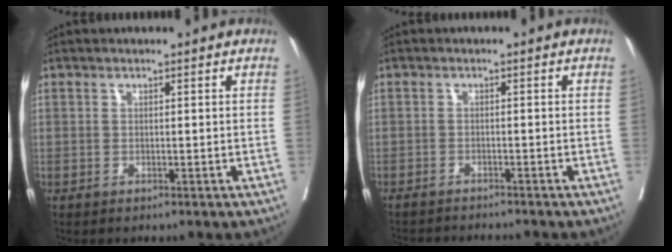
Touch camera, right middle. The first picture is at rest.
{"total": 6.6, "force": [-6.3, 0.4, 1.7], "torque": [-0.020, -0.011, -0.092]}